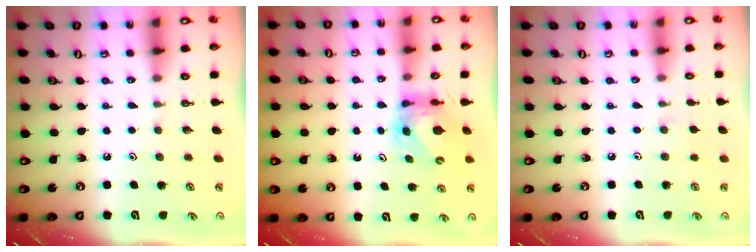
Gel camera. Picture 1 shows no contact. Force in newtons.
{"total": 5.7, "press": 5.6, "slide": 0.6}
{"total": 3.7, "press": 3.7, "slide": 0.7}